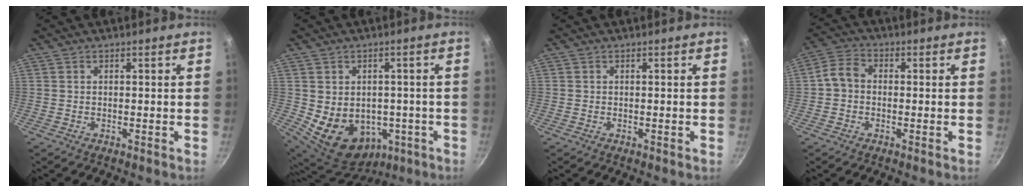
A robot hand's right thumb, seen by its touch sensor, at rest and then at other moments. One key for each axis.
{"total": 15.0, "fx": -2.7, "fy": 11.8, "fz": 8.8, "tx": -0.123, "ty": 0.002, "tz": -0.008}
{"total": 0.0}
{"total": 4.9, "fx": -0.5, "fy": 4.0, "fz": 2.9, "tx": -0.047, "ty": 0.018, "tz": -0.025}